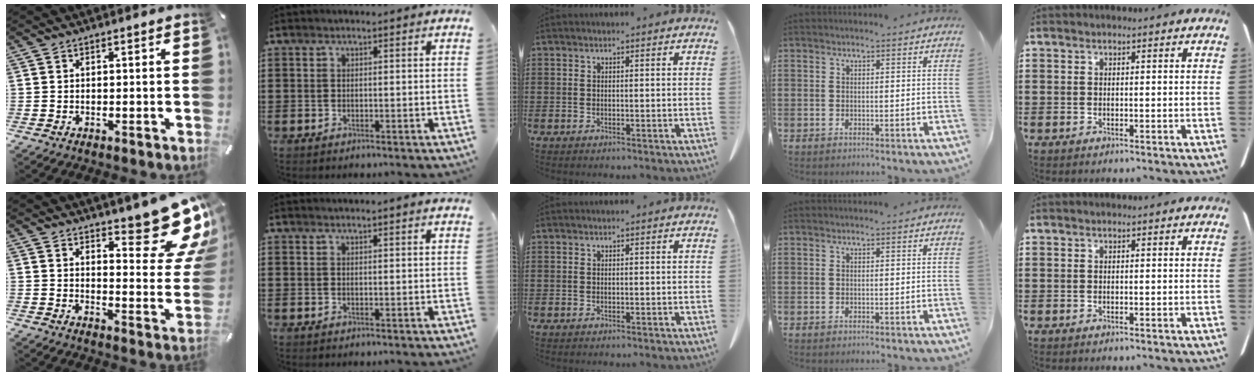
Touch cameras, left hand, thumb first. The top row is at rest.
{"thumb": {"total": 16.2, "force": [11.7, 5.7, 9.5], "torque": [-0.103, -0.110, 0.196]}, "index": {"total": 1.4, "force": [1.3, -0.2, 0.3], "torque": [-0.006, -0.003, 0.026]}}